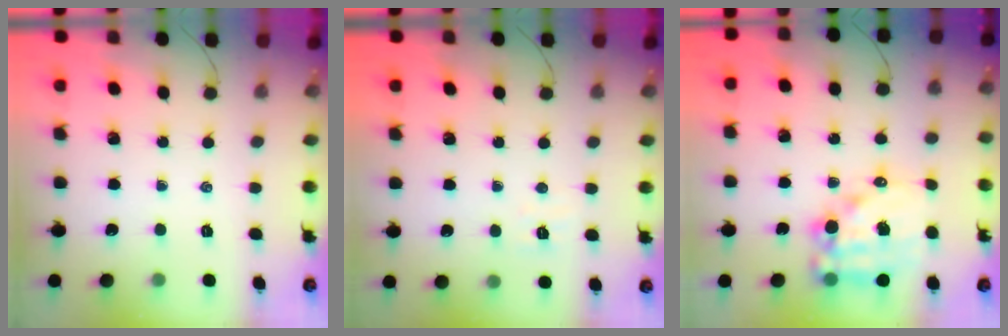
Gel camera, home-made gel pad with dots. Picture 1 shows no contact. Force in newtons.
{"total": 4.1, "press": 4.0, "slide": 0.9}
{"total": 14.2, "press": 13.8, "slide": 3.4}